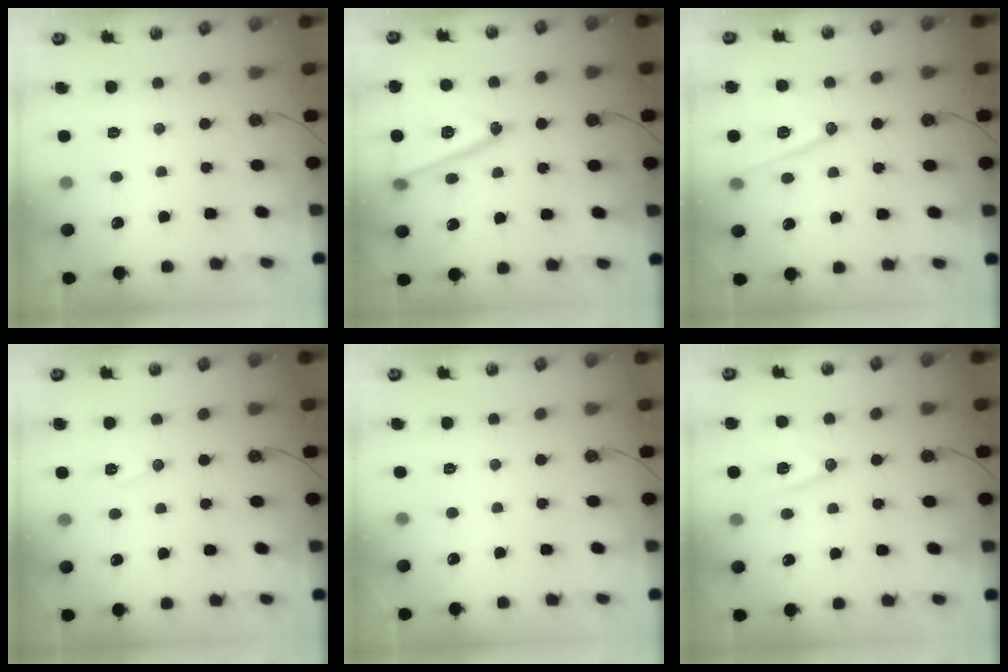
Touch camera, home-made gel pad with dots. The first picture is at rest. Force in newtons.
{"total": 17.5, "press": 17.2, "slide": 3.4}
{"total": 12.1, "press": 11.6, "slide": 3.5}
{"total": 6.0, "press": 5.8, "slide": 1.7}
{"total": 0.0}
{"total": 10.8, "press": 10.8, "slide": 0.7}